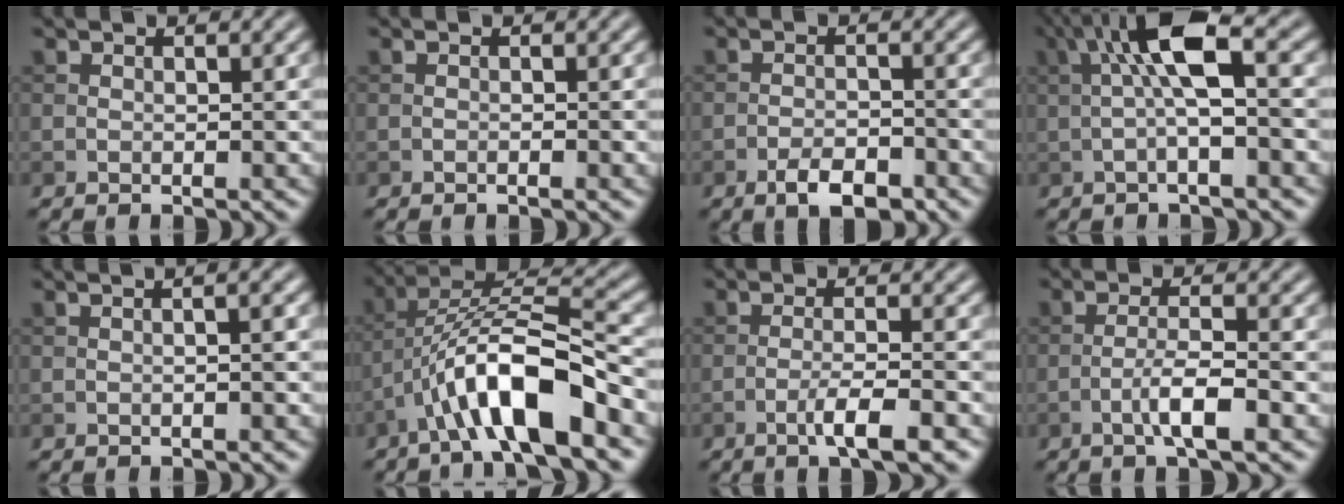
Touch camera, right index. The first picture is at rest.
{"total": 0.7, "force": [-0.3, 0.2, 0.7], "torque": [-0.009, 0.000, -0.007]}
{"total": 3.4, "force": [-2.1, 1.3, 2.3], "torque": [-0.038, 0.001, -0.039]}
{"total": 6.8, "force": [0.8, 1.6, 6.6], "torque": [-0.118, 0.025, 0.003]}
{"total": 3.9, "force": [1.0, 1.8, 3.3], "torque": [-0.009, 0.021, -0.017]}
{"total": 9.1, "force": [-4.4, 2.3, 7.7], "torque": [-0.129, 0.017, -0.077]}
{"total": 3.6, "force": [-1.8, 0.4, 3.1], "torque": [-0.053, 0.006, -0.039]}
{"total": 3.6, "force": [-1.5, 0.5, 3.2], "torque": [-0.059, 0.008, -0.034]}